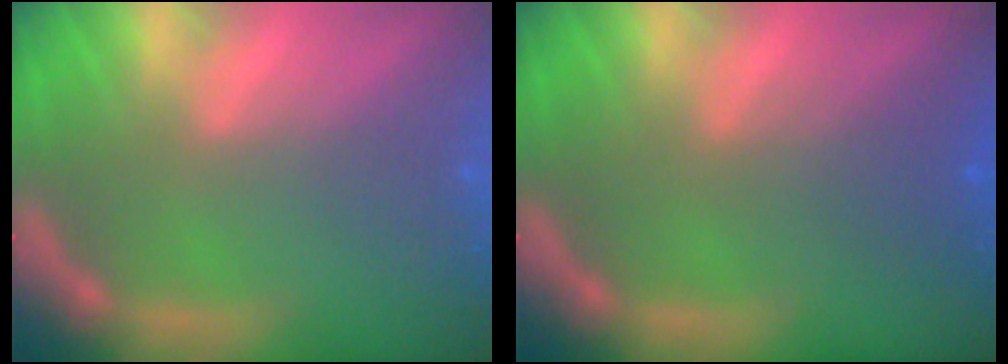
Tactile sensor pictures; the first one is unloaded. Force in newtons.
{"total": 2.4}